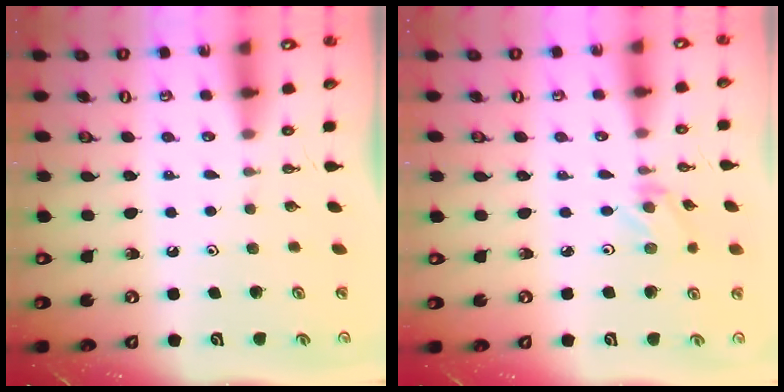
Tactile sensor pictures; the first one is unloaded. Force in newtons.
{"total": 2.1, "press": 2.0, "slide": 0.4}